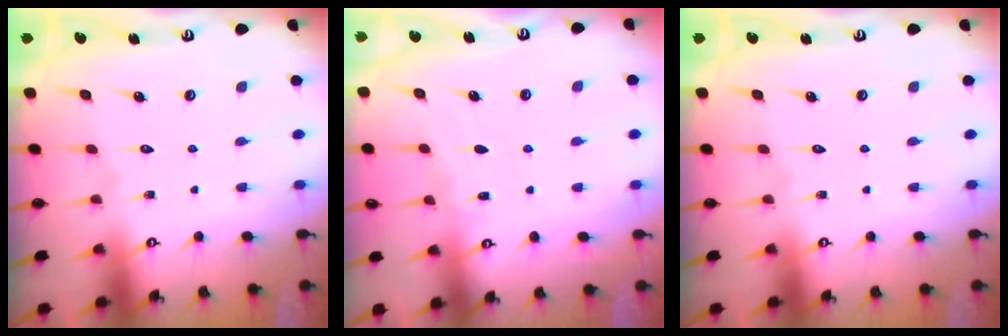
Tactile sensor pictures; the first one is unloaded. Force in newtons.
{"total": 3.0, "press": 3.0, "slide": 0.4}
{"total": 0.0}